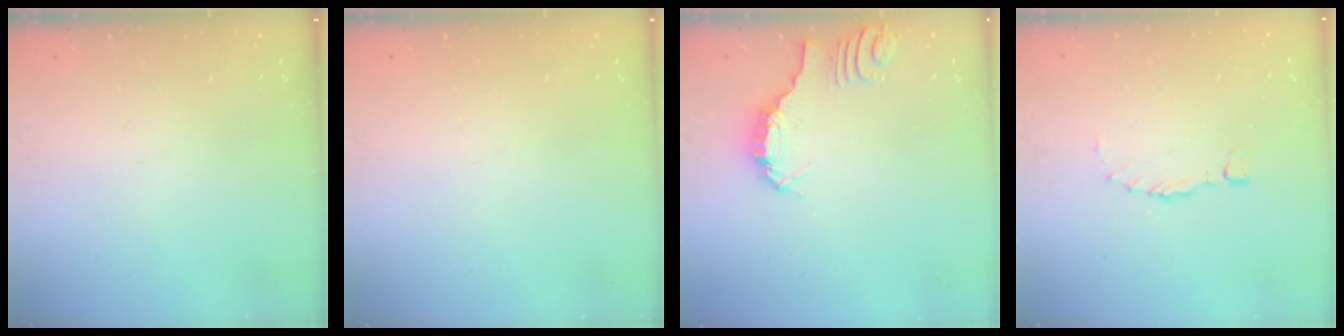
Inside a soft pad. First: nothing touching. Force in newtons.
{"total": 0.0}
{"total": 1.3, "press": 1.3, "slide": 0.3}
{"total": 0.0}